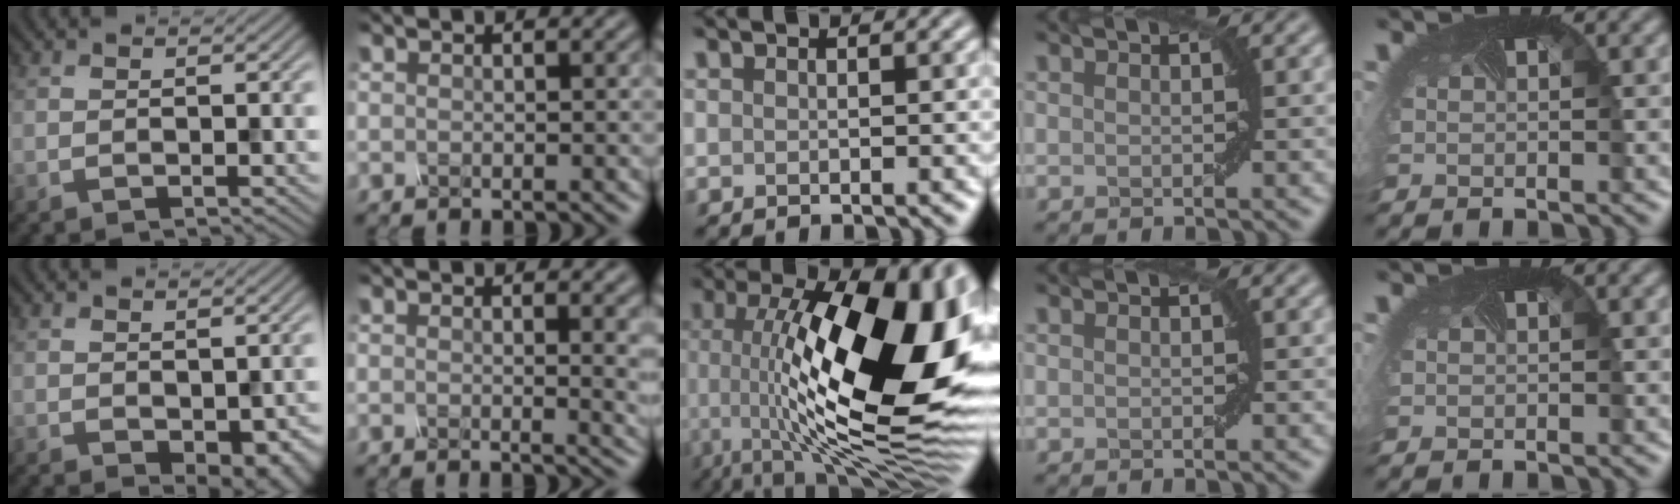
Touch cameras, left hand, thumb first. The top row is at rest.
{"thumb": {"total": 4.8, "force": [-1.7, 2.7, 3.6], "torque": [-0.048, -0.022, -0.007]}, "index": {"total": 3.9, "force": [0.6, 1.5, 3.5], "torque": [-0.026, -0.002, 0.009]}, "middle": {"total": 18.2, "force": [1.0, 6.9, 16.8], "torque": [-0.239, 0.005, 0.019]}}